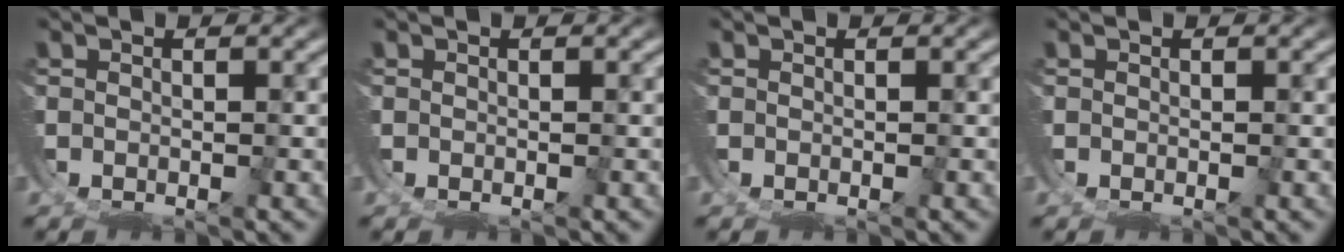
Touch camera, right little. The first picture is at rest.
{"total": 0.0}
{"total": 0.0}
{"total": 0.0}